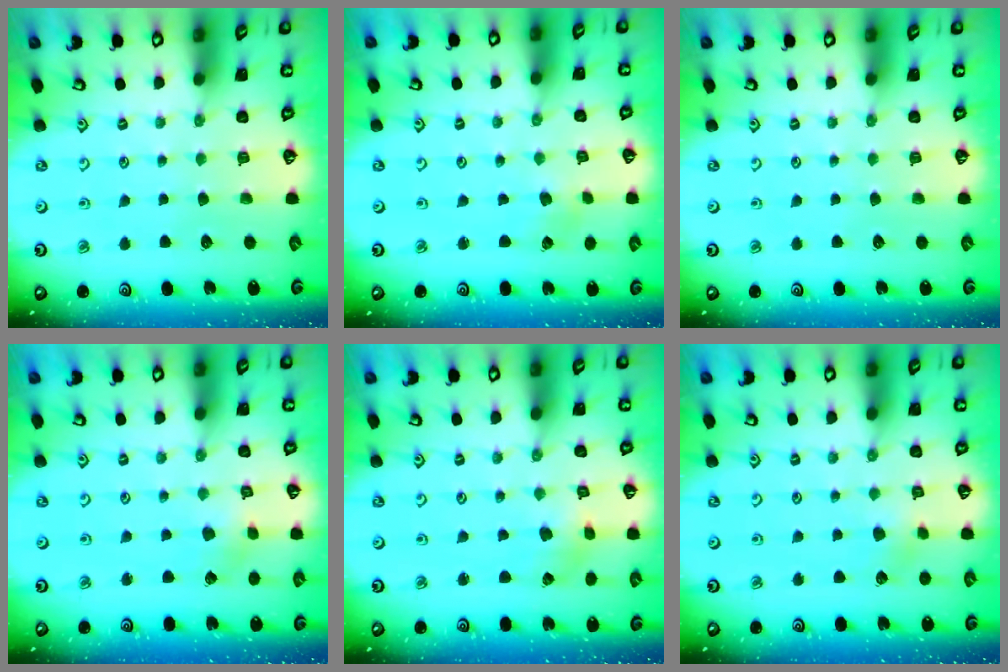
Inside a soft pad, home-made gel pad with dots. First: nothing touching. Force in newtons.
{"total": 2.6, "press": 2.6, "slide": 0.4}
{"total": 0.0}
{"total": 2.1, "press": 2.1, "slide": 0.2}
{"total": 2.0, "press": 2.0, "slide": 0.2}
{"total": 2.9, "press": 2.8, "slide": 0.2}